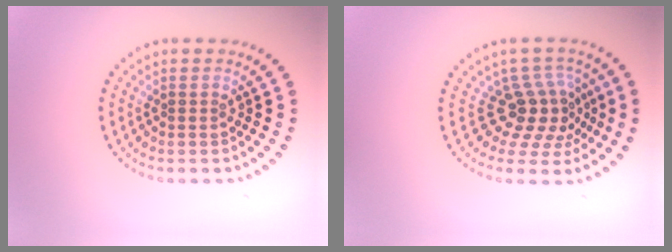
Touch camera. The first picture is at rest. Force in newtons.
{"total": 4.0, "press": 2.8, "slide": 2.7}